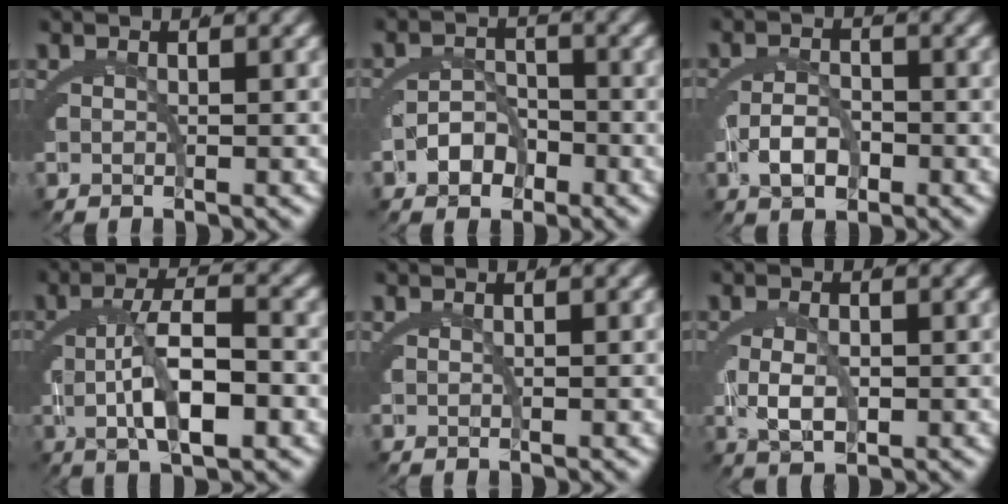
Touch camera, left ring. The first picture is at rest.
{"total": 3.1, "force": [-1.7, 2.1, 1.4], "torque": [-0.015, -0.003, -0.034]}
{"total": 2.9, "force": [-1.2, 1.5, 2.2], "torque": [-0.031, -0.007, -0.015]}
{"total": 5.8, "force": [-0.7, 1.7, 5.5], "torque": [-0.084, 0.004, -0.009]}
{"total": 0.0}
{"total": 3.3, "force": [-0.2, 1.7, 2.9], "torque": [-0.058, -0.010, 0.005]}